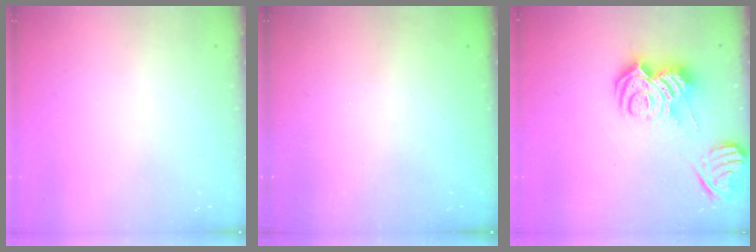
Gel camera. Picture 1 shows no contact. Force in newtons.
{"total": 2.3, "press": 2.2, "slide": 0.8}
{"total": 13.6, "press": 13.6, "slide": 1.5}